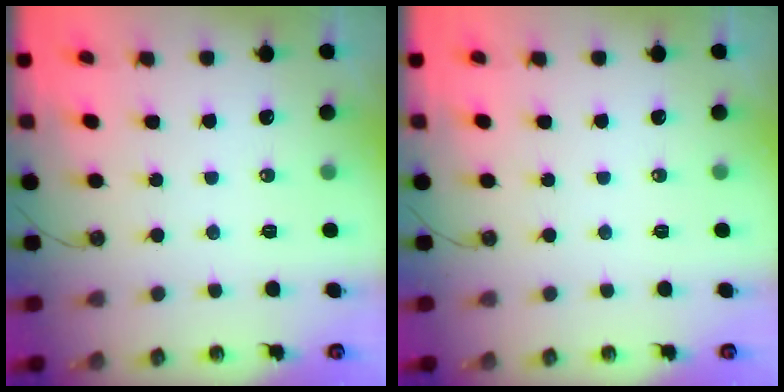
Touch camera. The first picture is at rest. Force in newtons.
{"total": 0.0}